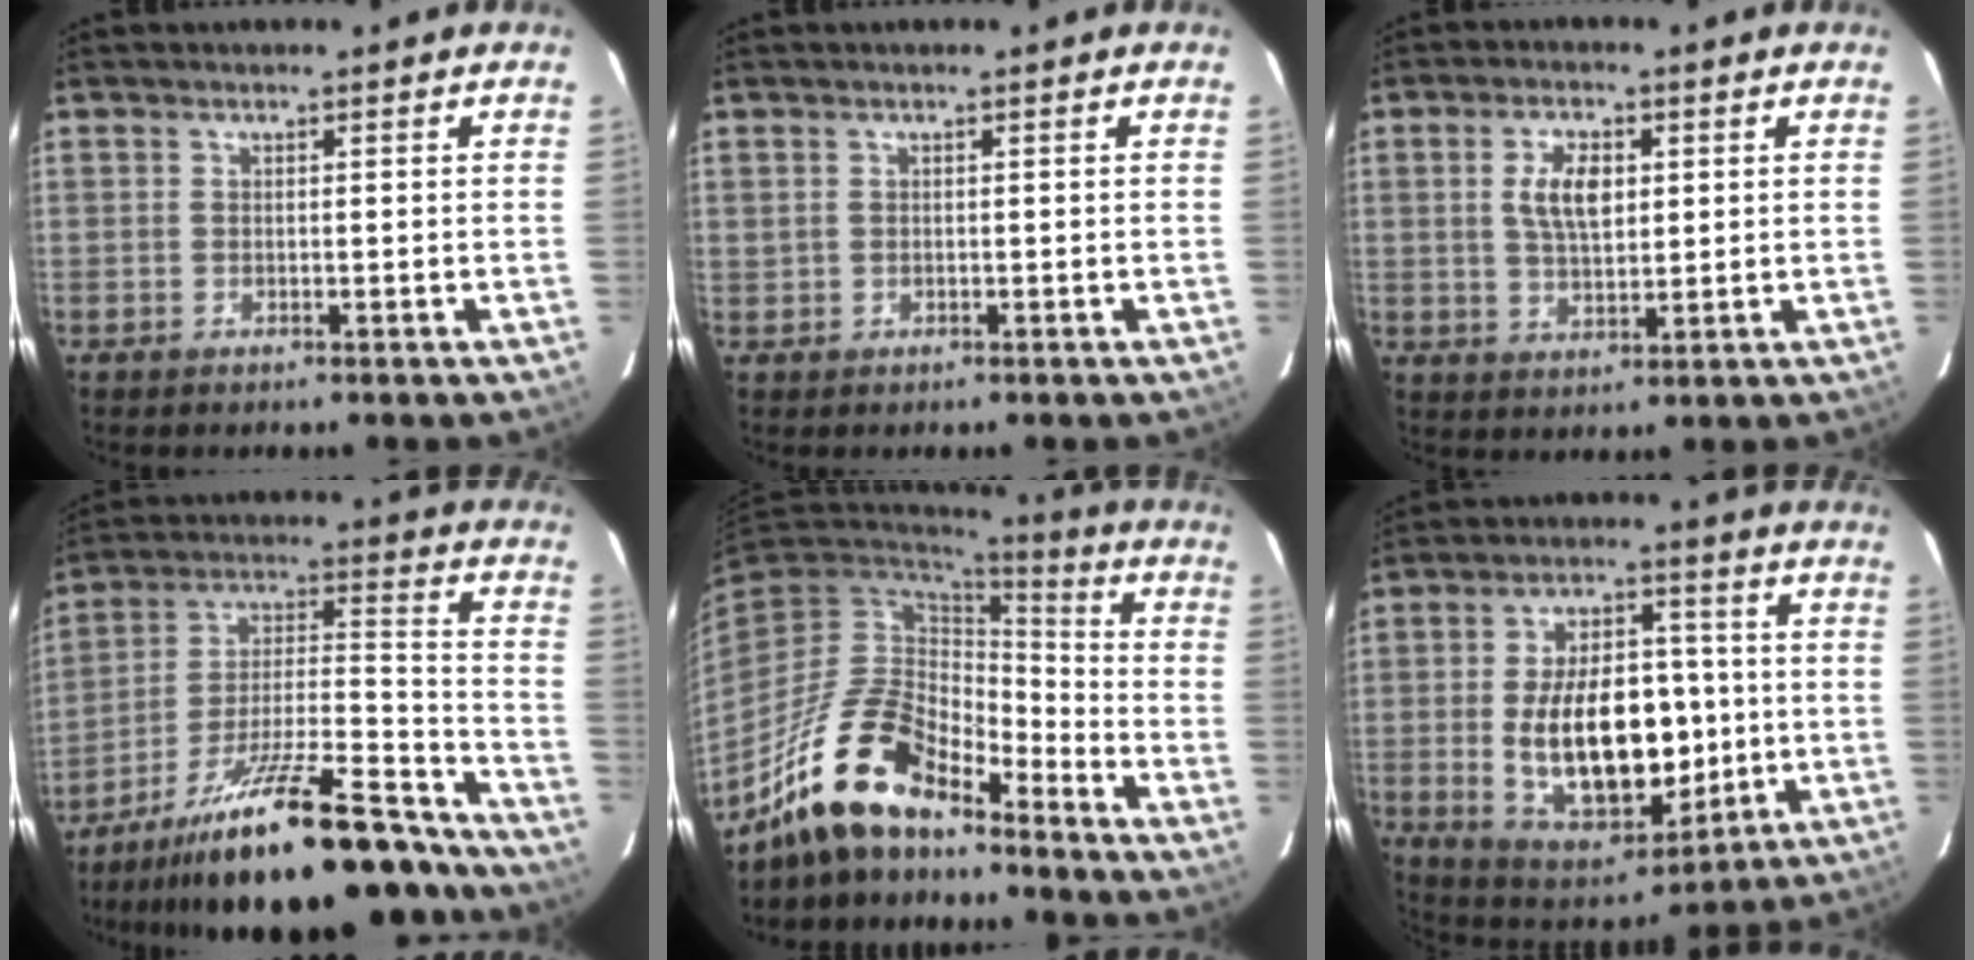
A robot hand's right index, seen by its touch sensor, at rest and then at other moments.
{"total": 0.6, "force": [0.3, 0.5, 0.2], "torque": [-0.004, 0.003, 0.006]}
{"total": 6.6, "force": [1.5, 3.3, 5.5], "torque": [-0.103, 0.006, 0.032]}
{"total": 25.6, "force": [-20.4, 5.5, 14.5], "torque": [-0.224, -0.006, -0.302]}
{"total": 15.3, "force": [-12.1, 5.5, 7.5], "torque": [-0.160, 0.006, -0.229]}
{"total": 20.3, "force": [-1.9, 11.6, 16.5], "torque": [-0.301, 0.010, -0.004]}